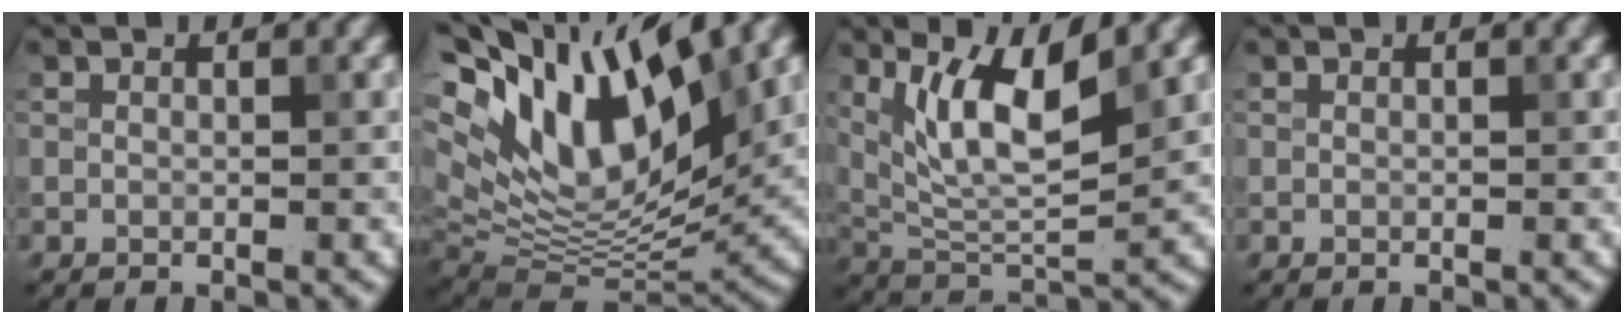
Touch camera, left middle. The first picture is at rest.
{"total": 14.4, "force": [6.0, 6.5, 11.4], "torque": [-0.213, 0.014, 0.103]}
{"total": 7.0, "force": [3.2, 2.2, 5.8], "torque": [-0.113, -0.011, 0.064]}
{"total": 0.0}